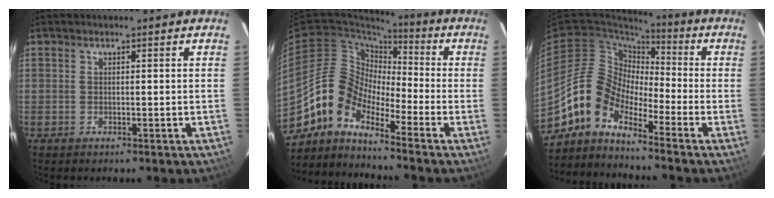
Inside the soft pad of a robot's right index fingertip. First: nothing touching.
{"total": 10.4, "force": [-7.9, 5.0, 4.7], "torque": [-0.083, 0.025, -0.178]}
{"total": 10.2, "force": [-7.6, 4.8, 4.8], "torque": [-0.084, 0.022, -0.171]}